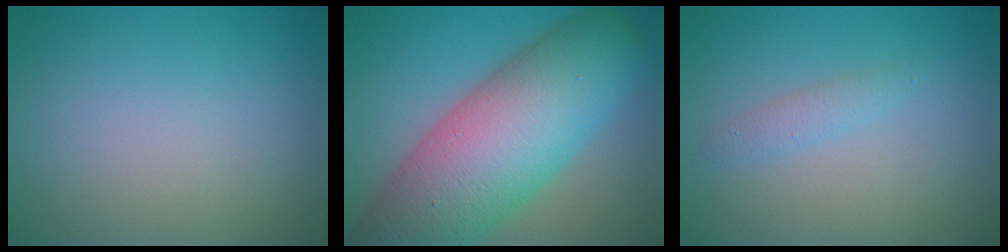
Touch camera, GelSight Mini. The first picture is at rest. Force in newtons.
{"total": 14.2, "press": 14.2, "slide": 0.5}
{"total": 1.3, "press": 1.3, "slide": 0.0}